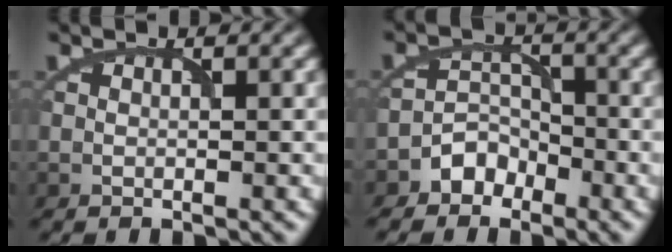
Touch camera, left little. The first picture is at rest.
{"total": 2.6, "force": [-2.0, 1.6, 0.1], "torque": [0.014, 0.011, -0.035]}